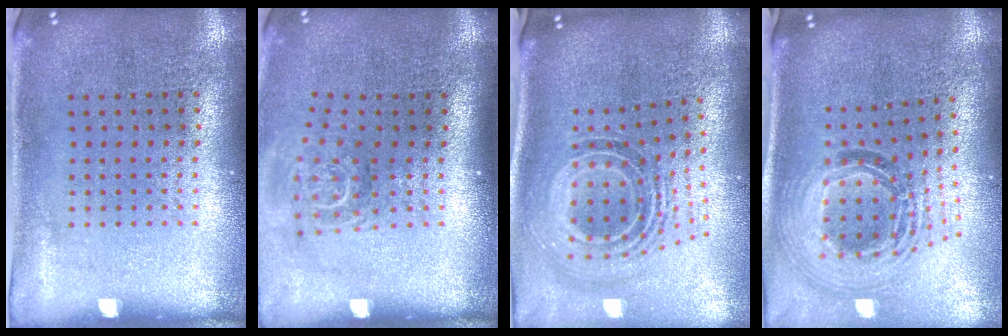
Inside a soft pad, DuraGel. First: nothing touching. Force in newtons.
{"total": 1.7, "press": 1.2, "slide": 1.2}
{"total": 1.8, "press": 1.3, "slide": 1.2}
{"total": 1.8, "press": 1.5, "slide": 1.0}